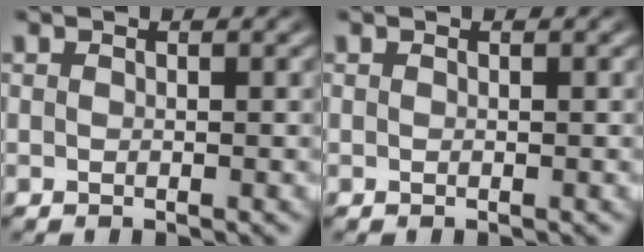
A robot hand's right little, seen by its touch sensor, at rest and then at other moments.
{"total": 0.0}